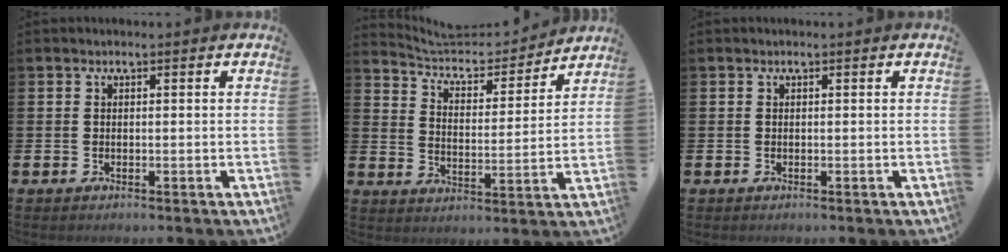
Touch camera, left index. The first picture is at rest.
{"total": 6.5, "force": [6.1, 1.9, 1.0], "torque": [-0.047, -0.055, 0.100]}
{"total": 0.0}